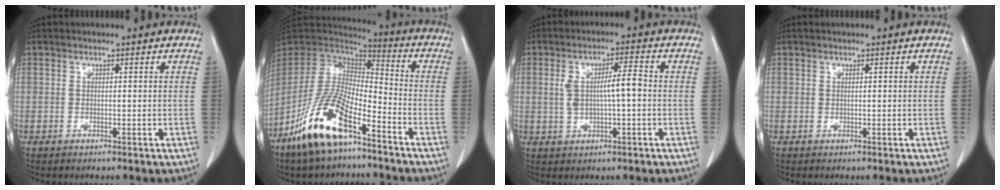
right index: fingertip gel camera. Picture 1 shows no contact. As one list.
[{"total": 15.9, "force": [-9.4, 4.6, 12.0], "torque": [-0.246, -0.012, -0.178]}, {"total": 5.9, "force": [0.2, 1.2, 5.8], "torque": [-0.110, 0.015, 0.005]}, {"total": 0.0}]